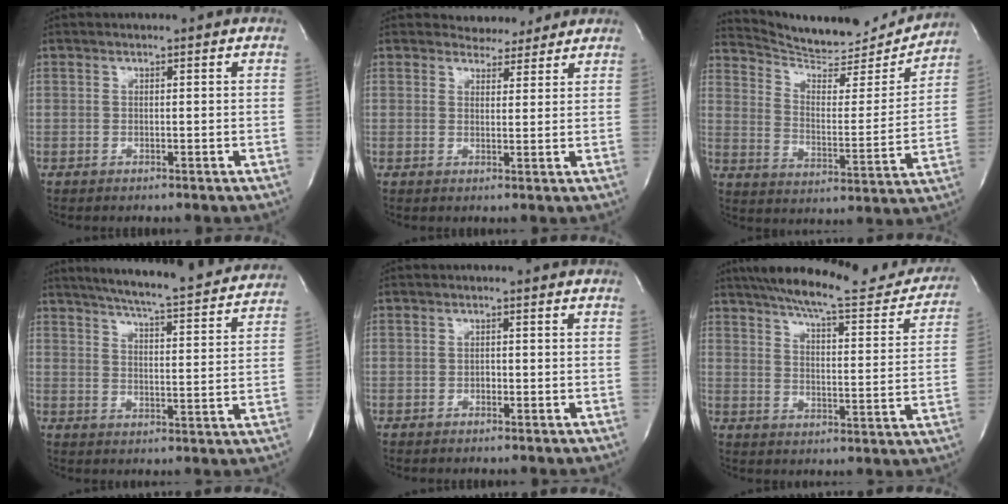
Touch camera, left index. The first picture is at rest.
{"total": 4.0, "force": [3.7, 1.4, 0.0], "torque": [0.000, -0.001, 0.048]}
{"total": 18.6, "force": [17.9, 2.8, 3.9], "torque": [-0.062, -0.039, 0.256]}
{"total": 21.3, "force": [19.5, 1.8, 8.4], "torque": [-0.133, -0.027, 0.248]}
{"total": 0.6, "force": [-0.2, 0.4, 0.3], "torque": [-0.003, 0.003, -0.006]}
{"total": 22.3, "force": [19.8, 3.7, 9.6], "torque": [-0.141, -0.030, 0.252]}